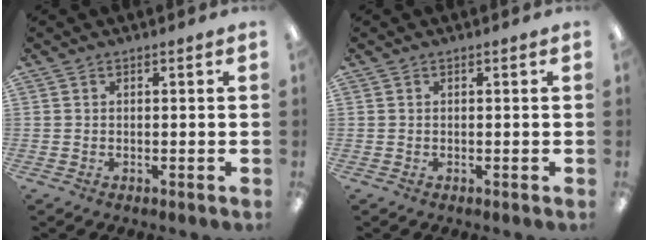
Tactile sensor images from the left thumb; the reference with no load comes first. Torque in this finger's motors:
{"motor_torque": [0.02, 0.02, 0.17, -0.09, 0.00]}